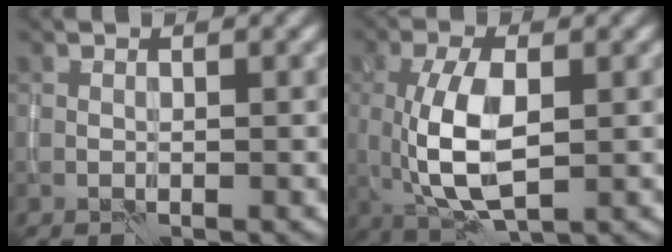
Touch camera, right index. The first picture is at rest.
{"total": 7.1, "force": [-0.3, 3.1, 6.4], "torque": [-0.144, -0.003, -0.003]}